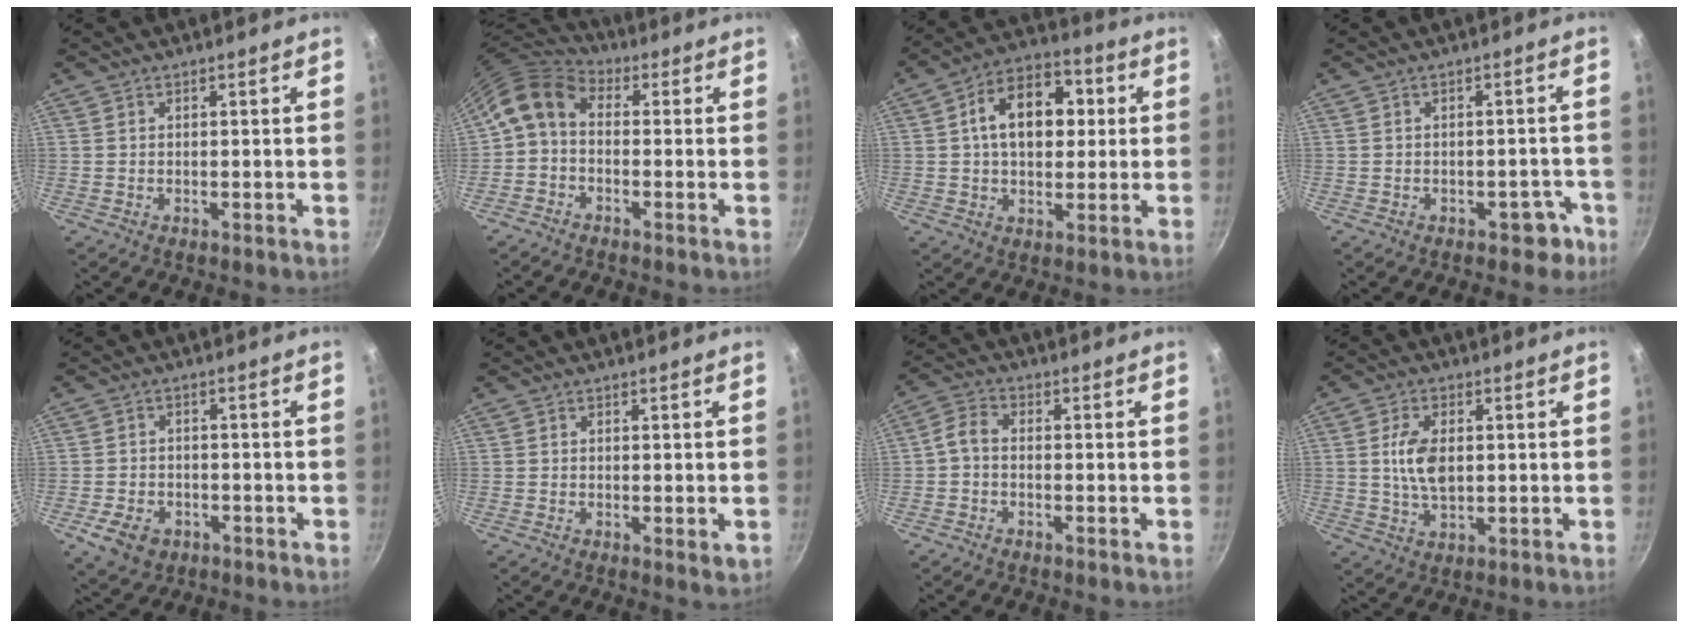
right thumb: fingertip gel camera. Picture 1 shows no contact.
{"total": 8.6, "force": [-0.2, 5.8, 6.3], "torque": [-0.113, 0.028, -0.025]}
{"total": 14.3, "force": [2.4, 9.3, 10.6], "torque": [-0.135, 0.018, 0.029]}
{"total": 3.8, "force": [-2.3, 2.4, 1.7], "torque": [-0.001, 0.028, -0.025]}
{"total": 6.2, "force": [-2.9, 4.5, 3.0], "torque": [-0.049, 0.014, -0.041]}
{"total": 1.9, "force": [-0.4, 0.5, 1.8], "torque": [-0.028, -0.008, -0.005]}
{"total": 4.1, "force": [-0.8, 2.6, 3.1], "torque": [-0.059, 0.017, -0.028]}
{"total": 7.4, "force": [0.8, 4.1, 6.1], "torque": [-0.114, -0.005, 0.017]}